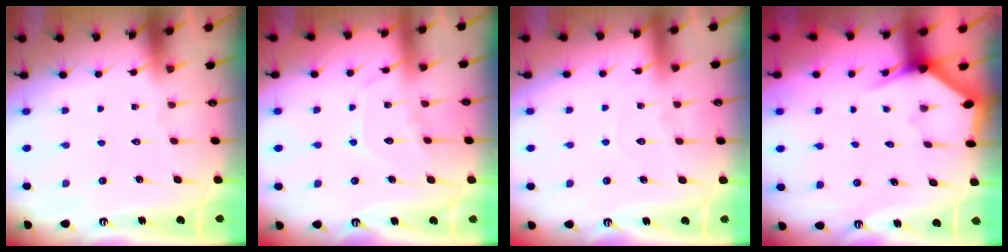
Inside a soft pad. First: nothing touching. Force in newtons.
{"total": 10.1, "press": 10.1, "slide": 0.7}
{"total": 6.0, "press": 5.9, "slide": 0.7}
{"total": 3.1, "press": 3.1, "slide": 0.2}